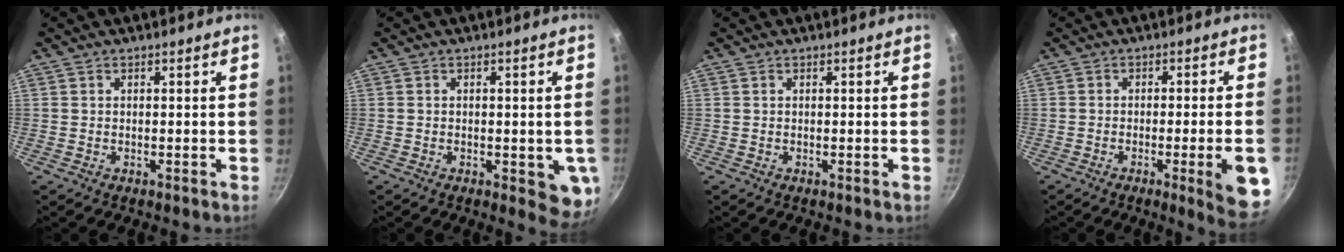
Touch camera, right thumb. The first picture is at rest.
{"total": 6.6, "force": [-1.2, 3.1, 5.7], "torque": [-0.044, -0.005, -0.012]}
{"total": 0.0}
{"total": 9.7, "force": [-3.2, 1.4, 9.0], "torque": [-0.097, 0.011, -0.040]}